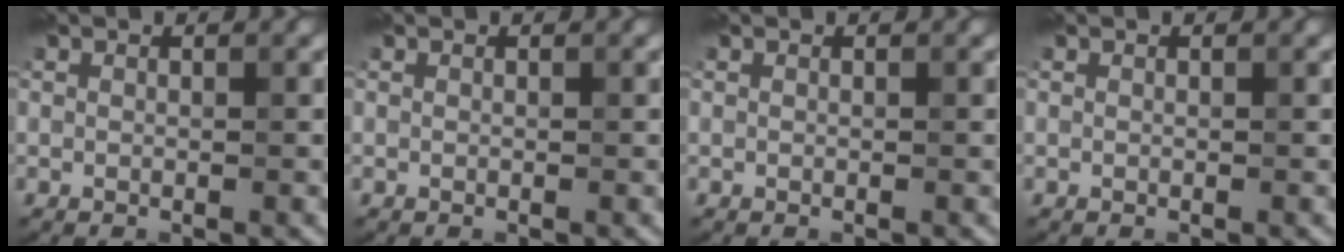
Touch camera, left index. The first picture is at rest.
{"total": 0.0}
{"total": 0.0}
{"total": 0.0}